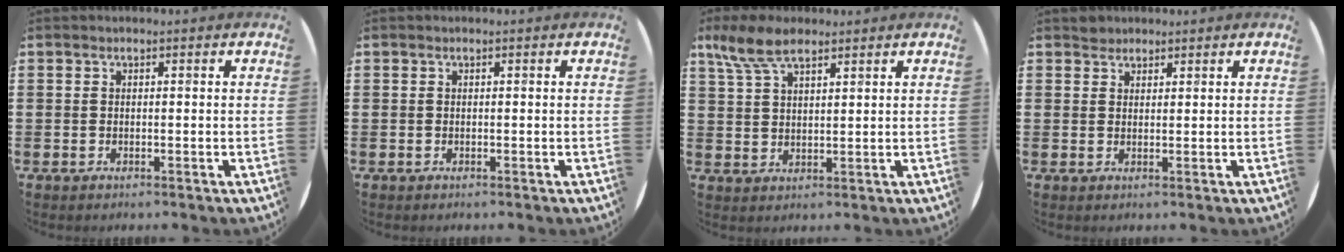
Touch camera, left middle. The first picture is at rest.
{"total": 0.0}
{"total": 6.5, "force": [4.8, 2.5, 3.7], "torque": [-0.083, -0.003, 0.089]}
{"total": 1.6, "force": [1.4, 0.6, -0.2], "torque": [0.008, -0.002, 0.028]}